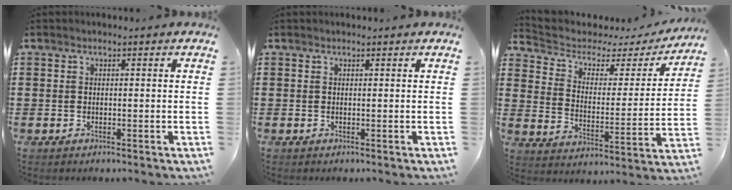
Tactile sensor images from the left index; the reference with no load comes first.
{"total": 0.0}
{"total": 3.6, "force": [2.4, 2.1, 1.7], "torque": [-0.054, -0.016, 0.031]}